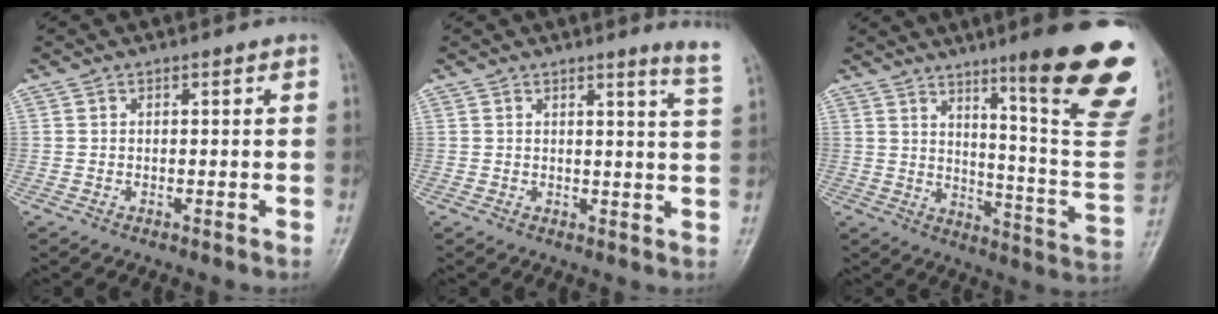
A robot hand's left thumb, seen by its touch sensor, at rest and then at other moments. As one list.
[{"total": 4.3, "force": [3.3, -0.8, 2.6], "torque": [-0.035, -0.033, 0.033]}, {"total": 24.7, "force": [13.5, 3.6, 20.5], "torque": [-0.222, -0.073, 0.193]}]